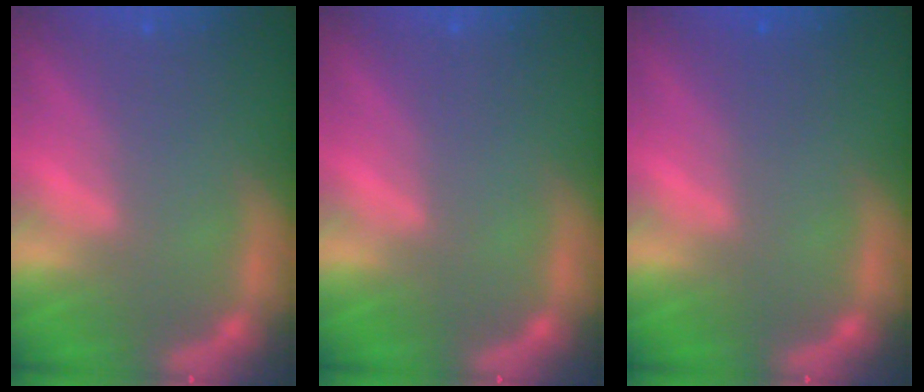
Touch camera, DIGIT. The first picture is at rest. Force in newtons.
{"total": 0.0}
{"total": 0.9}